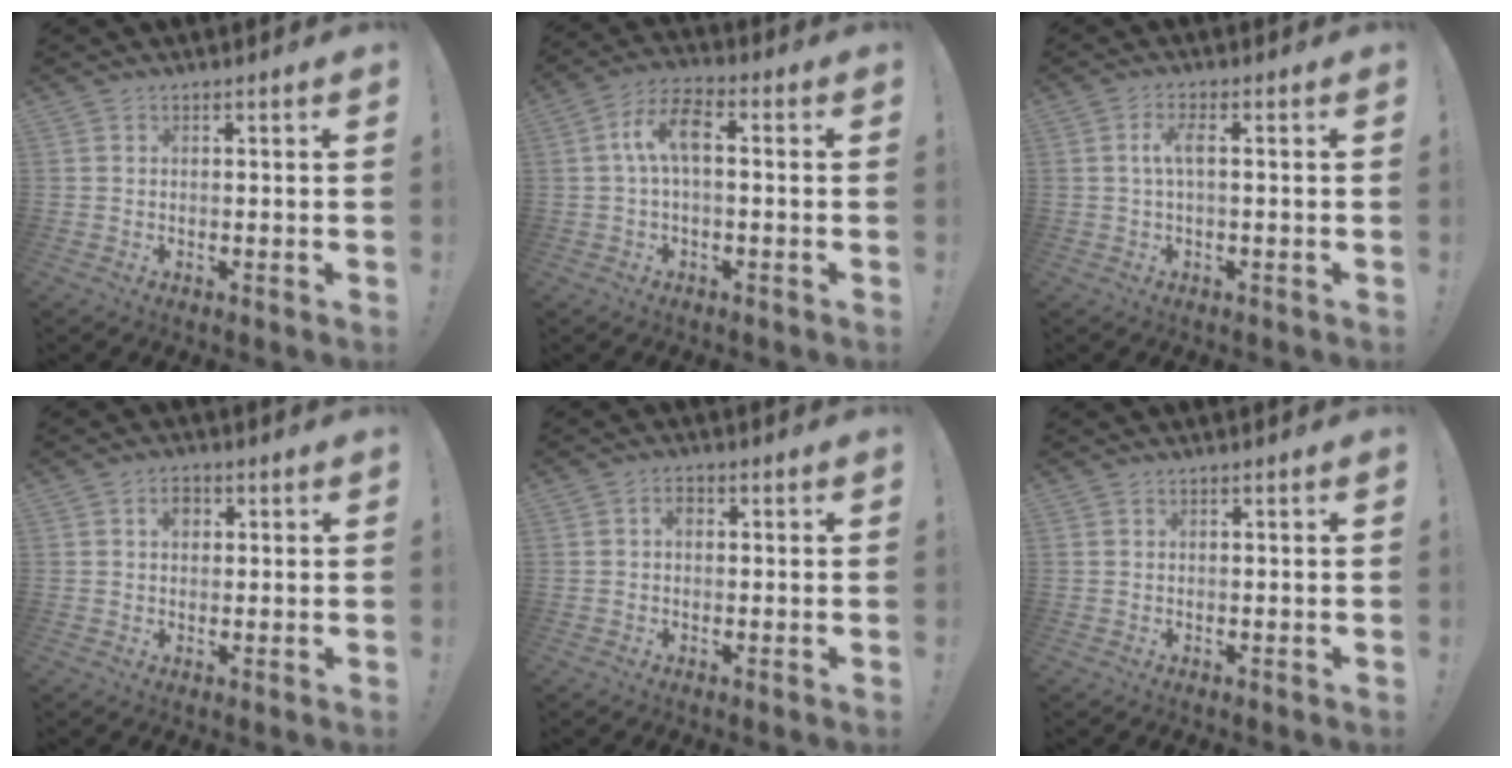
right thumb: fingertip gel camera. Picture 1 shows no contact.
{"total": 9.0, "force": [0.7, 4.1, 8.0], "torque": [-0.158, 0.015, 0.014]}
{"total": 4.5, "force": [0.2, 1.2, 4.3], "torque": [-0.089, 0.007, -0.002]}
{"total": 3.7, "force": [1.2, 2.8, 2.1], "torque": [-0.025, 0.002, 0.017]}
{"total": 2.4, "force": [0.1, 1.7, 1.7], "torque": [-0.027, 0.007, -0.001]}
{"total": 0.0}